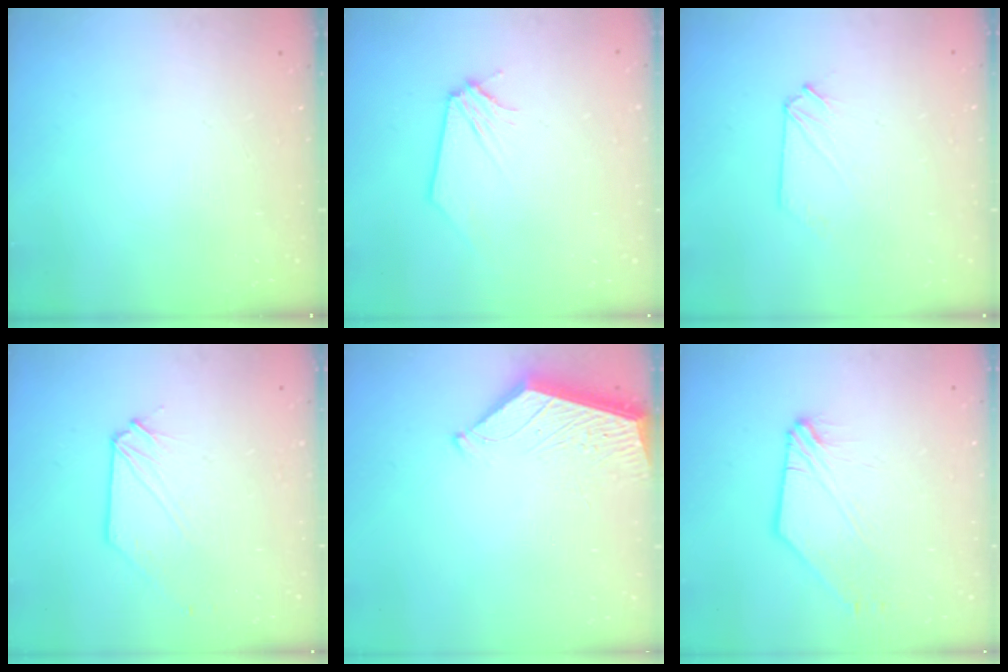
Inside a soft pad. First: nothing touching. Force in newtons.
{"total": 0.0}
{"total": 0.9, "press": 0.9, "slide": 0.2}
{"total": 1.0, "press": 1.0, "slide": 0.1}
{"total": 4.0, "press": 4.0, "slide": 0.5}
{"total": 3.8, "press": 3.8, "slide": 0.6}